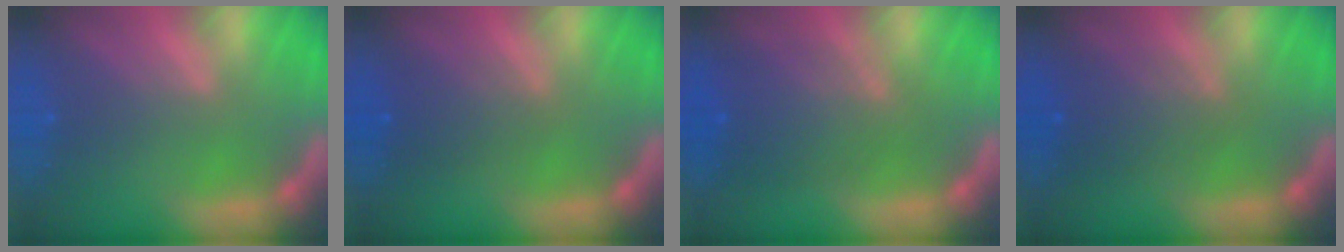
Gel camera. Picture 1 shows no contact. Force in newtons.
{"total": 2.5}
{"total": 5.5}
{"total": 3.6}